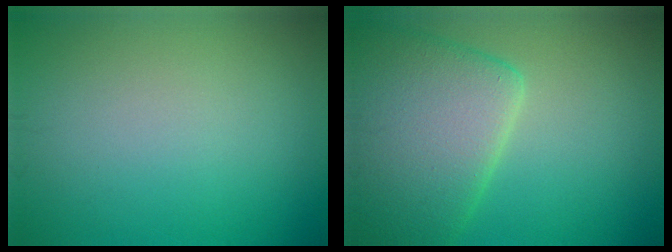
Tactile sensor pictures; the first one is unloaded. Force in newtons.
{"total": 9.5, "press": 9.4, "slide": 0.5}